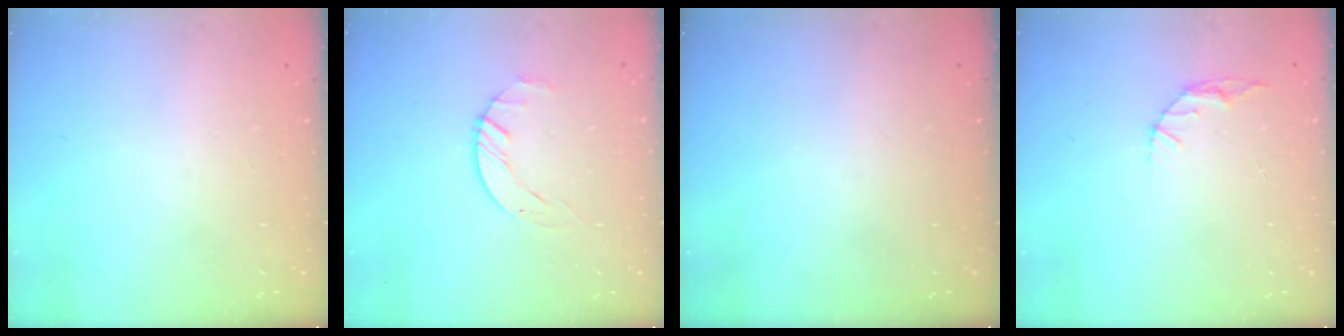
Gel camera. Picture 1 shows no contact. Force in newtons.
{"total": 1.5, "press": 1.5, "slide": 0.2}
{"total": 0.0}
{"total": 3.8, "press": 3.7, "slide": 0.4}